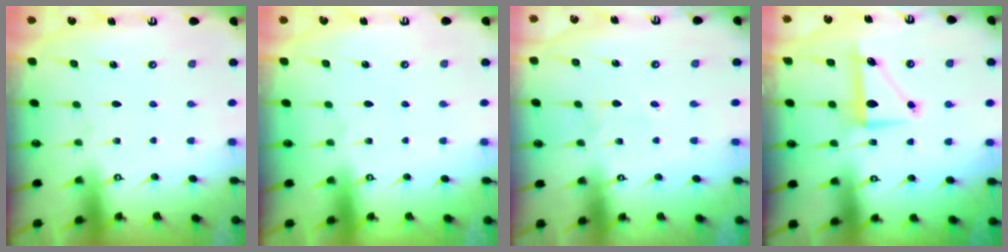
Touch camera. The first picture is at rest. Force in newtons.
{"total": 0.0}
{"total": 2.1, "press": 2.1, "slide": 0.2}
{"total": 8.2, "press": 8.2, "slide": 0.2}